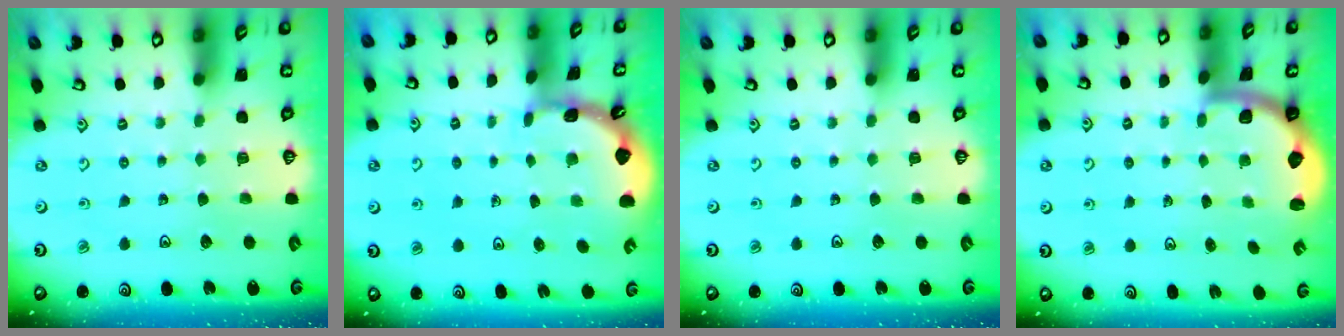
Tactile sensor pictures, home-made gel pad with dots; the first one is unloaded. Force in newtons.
{"total": 1.7, "press": 1.7, "slide": 0.1}
{"total": 0.0}
{"total": 1.9, "press": 1.8, "slide": 0.5}